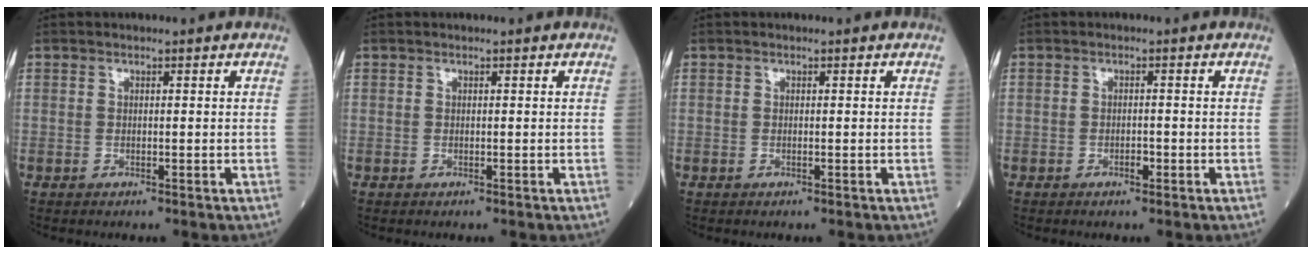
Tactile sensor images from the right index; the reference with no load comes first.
{"total": 0.0}
{"total": 0.0}
{"total": 1.1, "force": [-0.7, 0.5, 0.8], "torque": [-0.014, 0.002, -0.011]}